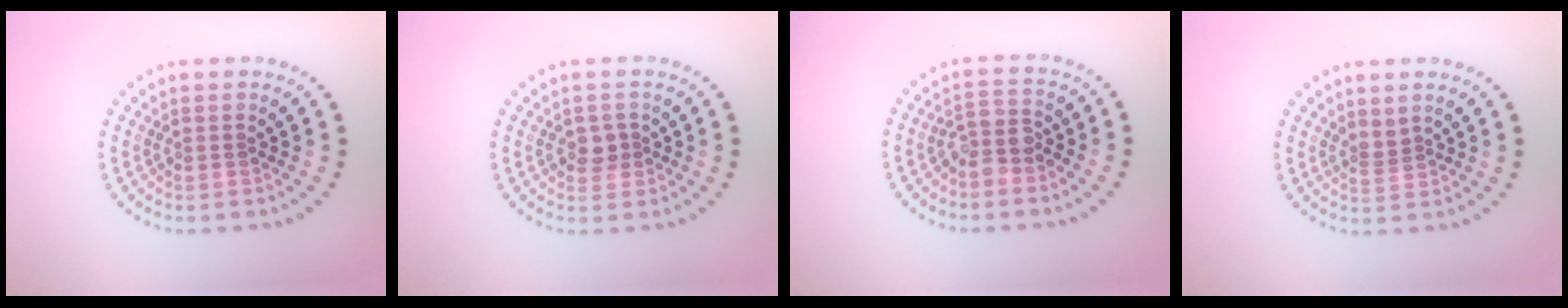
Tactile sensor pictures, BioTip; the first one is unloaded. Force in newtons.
{"total": 1.6, "press": 1.6, "slide": 0.4}
{"total": 2.5, "press": 2.0, "slide": 1.5}
{"total": 1.0, "press": 0.6, "slide": 0.8}